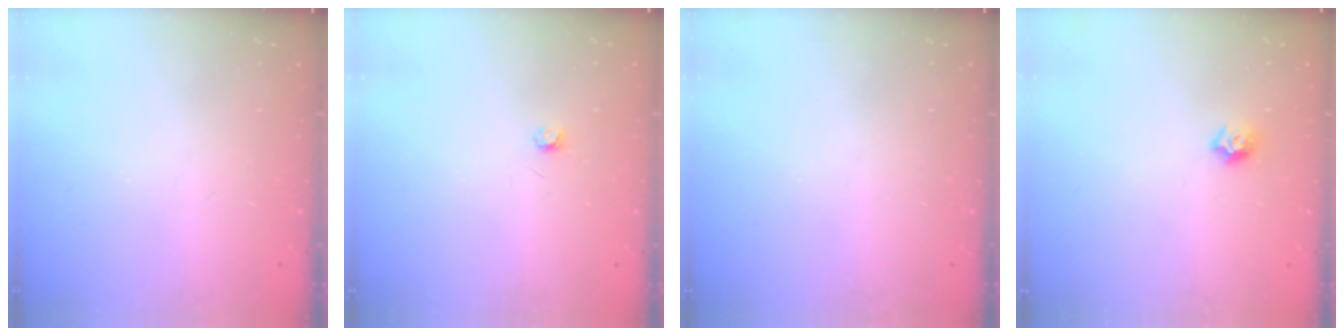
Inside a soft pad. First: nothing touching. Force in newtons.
{"total": 2.8, "press": 2.7, "slide": 0.3}
{"total": 0.0}
{"total": 6.0, "press": 6.0, "slide": 0.8}